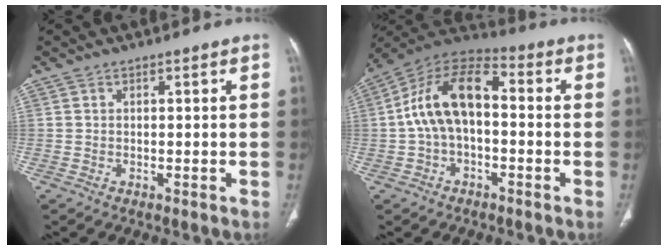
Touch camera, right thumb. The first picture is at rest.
{"total": 13.7, "force": [-0.3, 7.9, 11.2], "torque": [-0.195, 0.046, -0.017]}